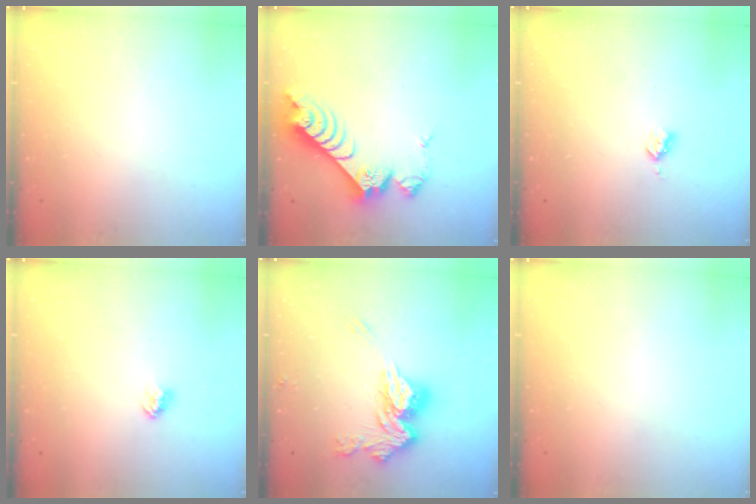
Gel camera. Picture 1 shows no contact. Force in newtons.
{"total": 10.1, "press": 10.0, "slide": 1.0}
{"total": 2.9, "press": 2.9, "slide": 0.5}
{"total": 2.4, "press": 2.4, "slide": 0.1}
{"total": 14.1, "press": 14.1, "slide": 0.2}
{"total": 0.0}